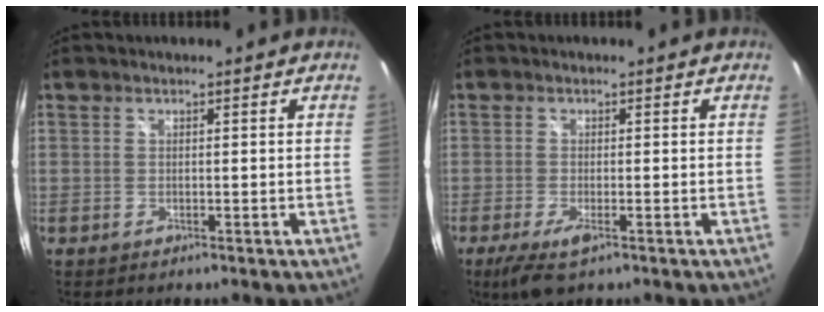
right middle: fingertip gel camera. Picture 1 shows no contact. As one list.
[{"total": 4.7, "force": [-2.6, 1.0, 3.8], "torque": [-0.082, -0.019, -0.046]}]